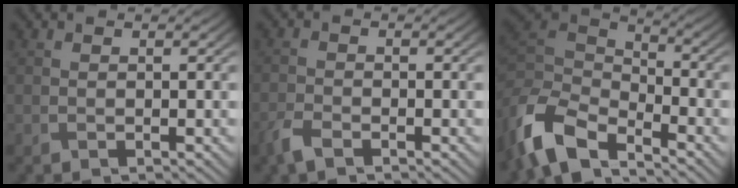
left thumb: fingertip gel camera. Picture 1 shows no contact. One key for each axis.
{"total": 2.6, "fx": -2.0, "fy": 0.8, "fz": 1.5, "tx": -0.041, "ty": -0.005, "tz": -0.052}
{"total": 10.2, "fx": -6.9, "fy": 4.4, "fz": 6.0, "tx": -0.139, "ty": -0.012, "tz": -0.145}